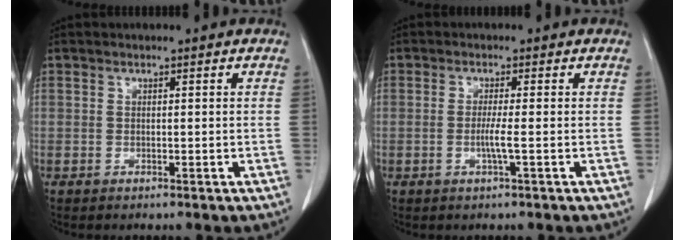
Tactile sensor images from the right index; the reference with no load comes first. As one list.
[{"total": 2.3, "force": [-0.5, -0.5, 2.2], "torque": [-0.045, -0.004, -0.012]}]